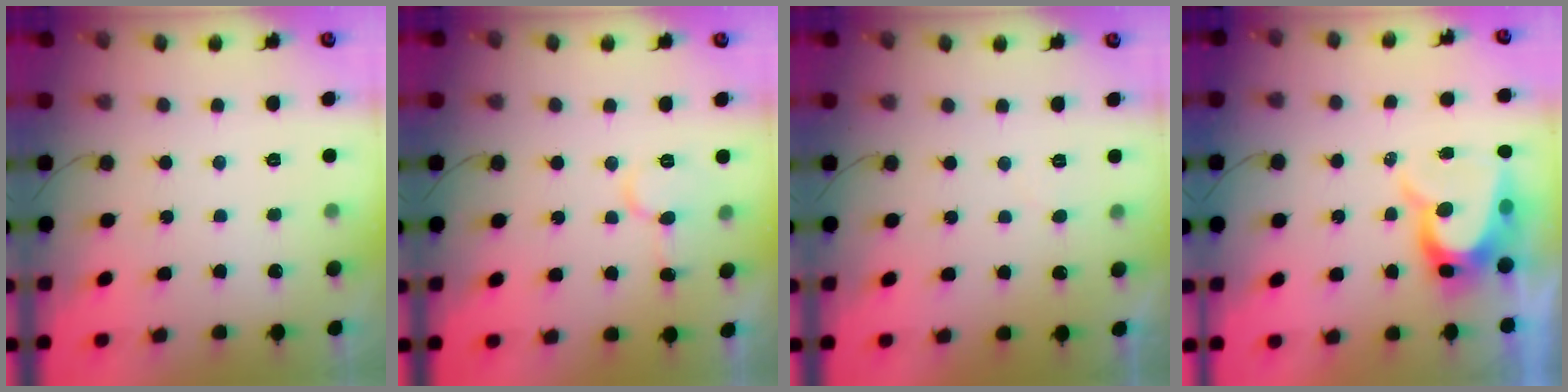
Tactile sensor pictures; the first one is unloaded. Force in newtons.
{"total": 7.3, "press": 7.2, "slide": 0.7}
{"total": 2.3, "press": 2.3, "slide": 0.2}
{"total": 10.8, "press": 10.7, "slide": 1.1}